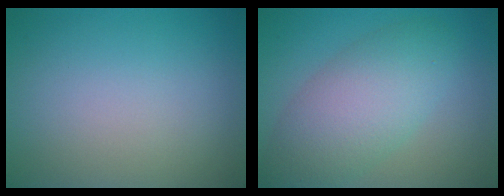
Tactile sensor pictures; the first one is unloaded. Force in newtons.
{"total": 6.6, "press": 6.6, "slide": 0.5}